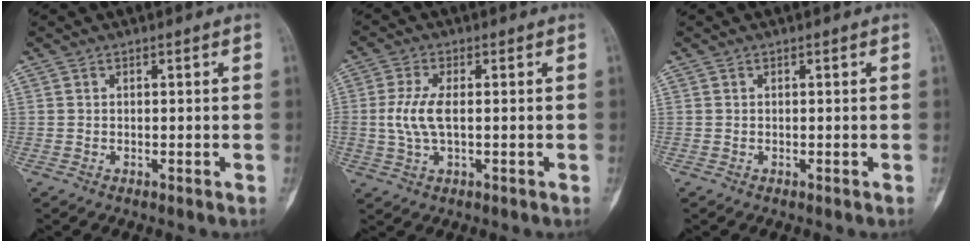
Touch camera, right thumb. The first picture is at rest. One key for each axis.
{"total": 6.1, "fx": 0.1, "fy": 2.6, "fz": 5.5, "tx": -0.133, "ty": 0.002, "tz": 0.002}
{"total": 0.0}